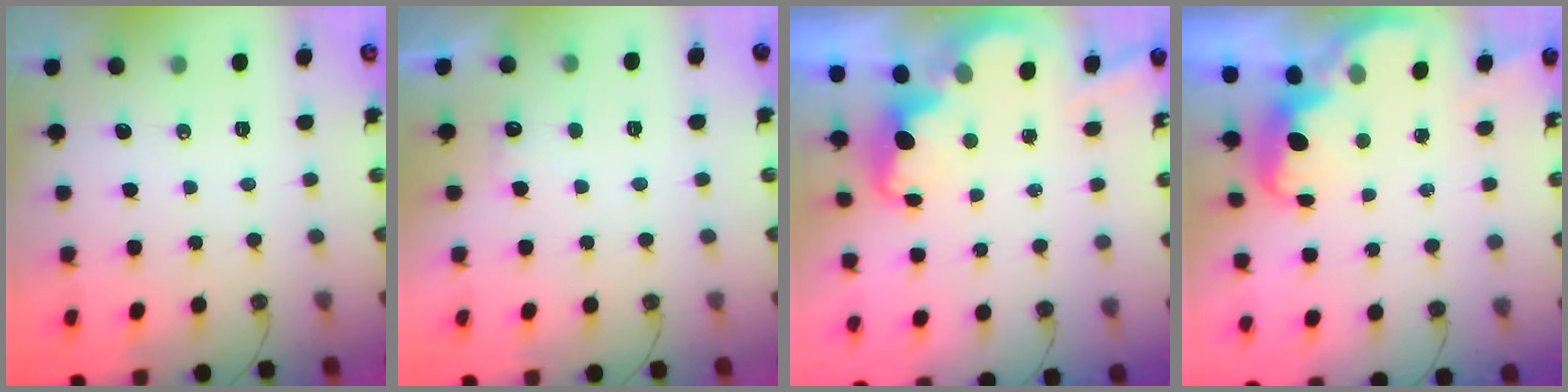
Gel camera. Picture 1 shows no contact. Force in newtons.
{"total": 5.8, "press": 5.6, "slide": 1.2}
{"total": 3.7, "press": 3.6, "slide": 0.7}
{"total": 2.7, "press": 2.6, "slide": 0.6}